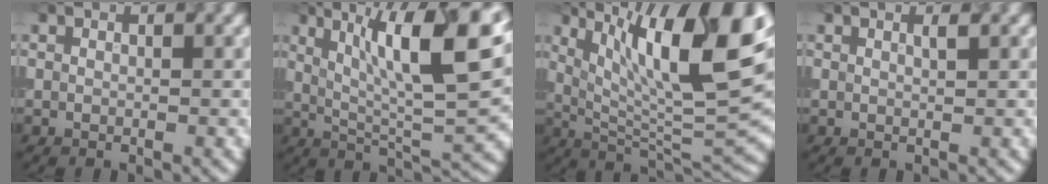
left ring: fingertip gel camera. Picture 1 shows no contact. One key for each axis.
{"total": 12.2, "fx": 4.7, "fy": 3.2, "fz": 10.8, "tx": -0.165, "ty": 0.004, "tz": 0.078}
{"total": 14.6, "fx": 5.8, "fy": 4.2, "fz": 12.7, "tx": -0.187, "ty": 0.004, "tz": 0.097}
{"total": 0.7, "fx": 0.4, "fy": 0.1, "fz": 0.5, "tx": -0.004, "ty": 0.000, "tz": 0.005}